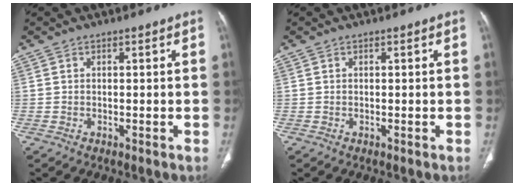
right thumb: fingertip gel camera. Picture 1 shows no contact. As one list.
[{"total": 0.0}]